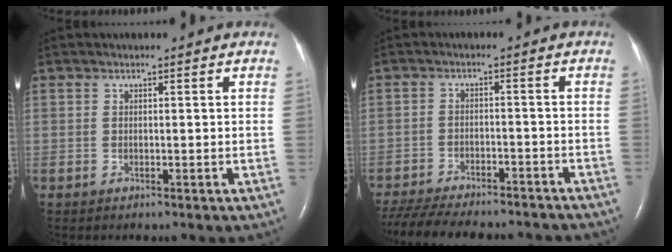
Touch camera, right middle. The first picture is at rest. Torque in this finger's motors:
{"motor_torque": [0.99, -1.02, 0.17, 0.09]}